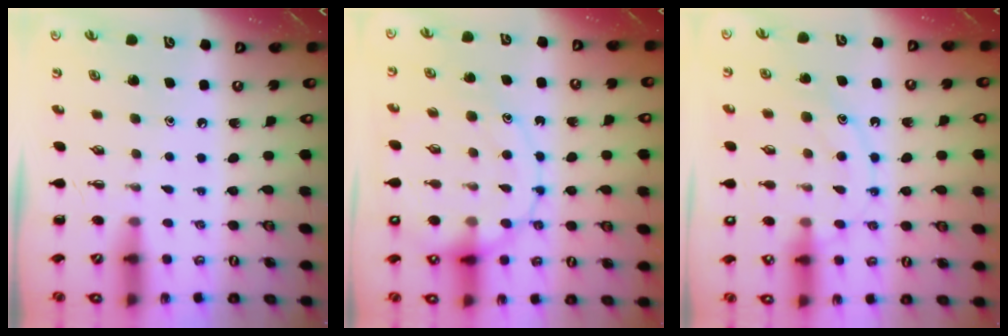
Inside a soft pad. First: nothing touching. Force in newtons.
{"total": 14.5, "press": 14.4, "slide": 2.1}
{"total": 12.8, "press": 12.8, "slide": 0.7}